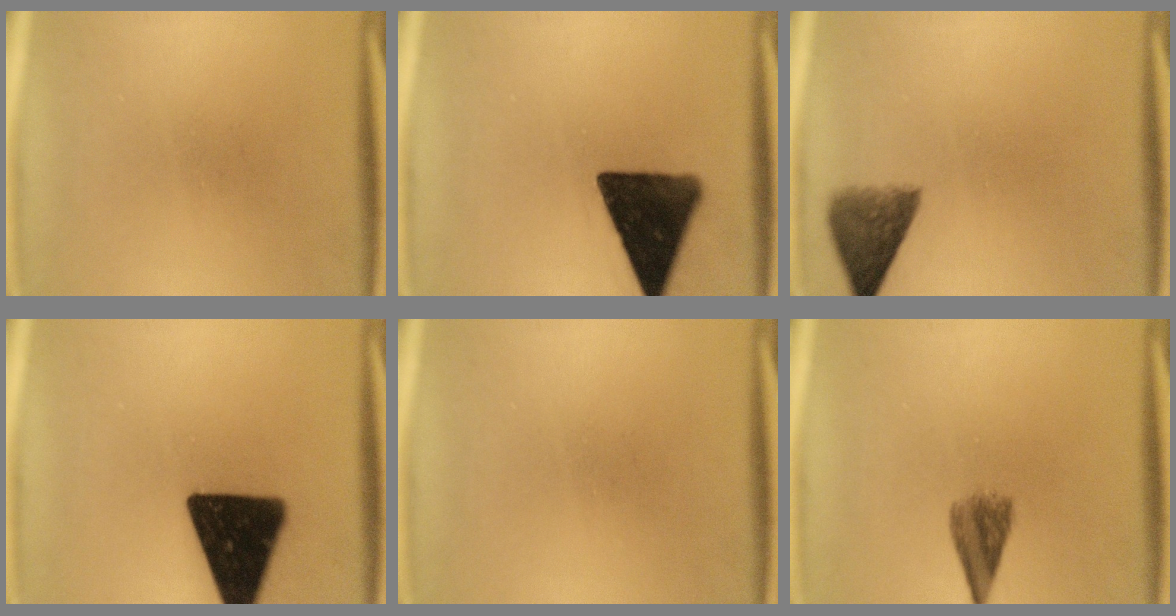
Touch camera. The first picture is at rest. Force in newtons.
{"total": 14.8}
{"total": 5.7}
{"total": 19.5}
{"total": 0.0}
{"total": 4.3}